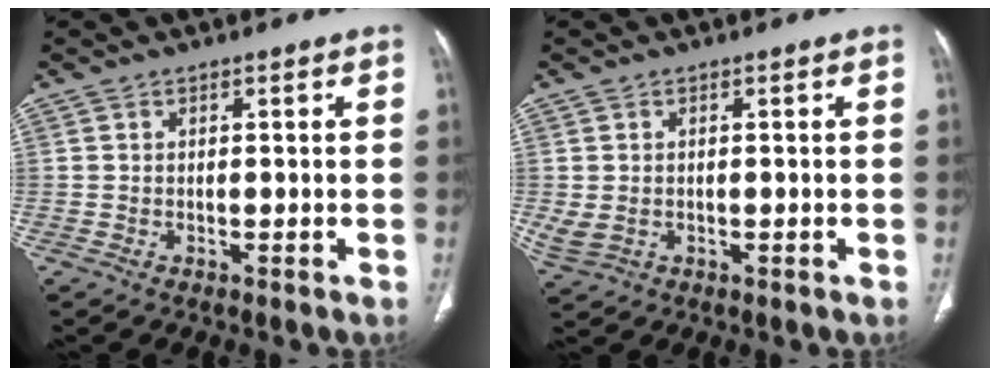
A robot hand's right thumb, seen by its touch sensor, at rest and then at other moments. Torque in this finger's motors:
{"motor_torque": [3.39, 1.12, 0.71, -1.11, 0.13]}